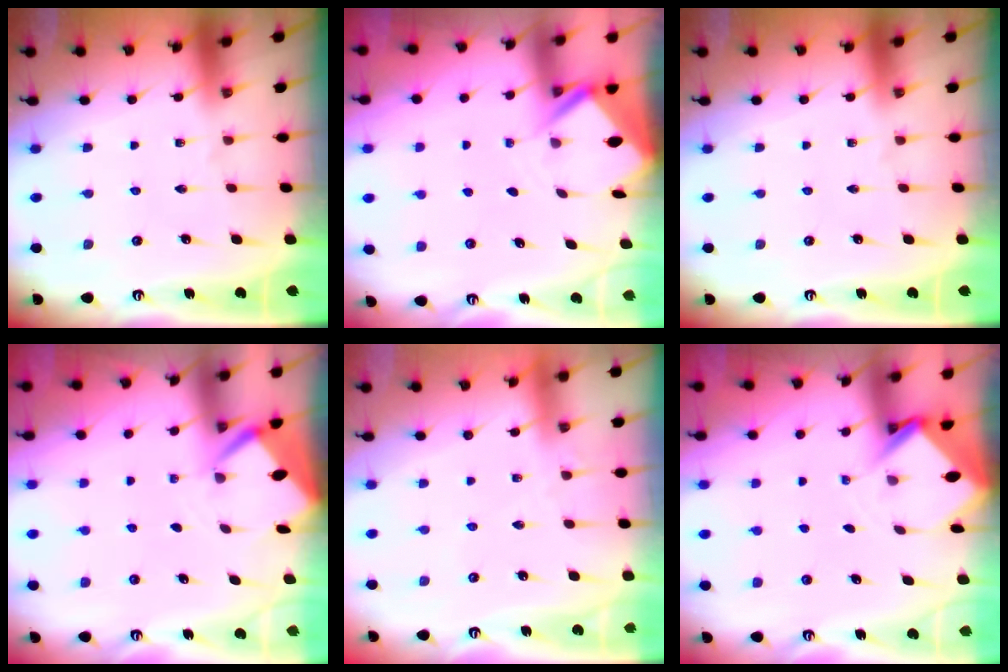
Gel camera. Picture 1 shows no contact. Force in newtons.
{"total": 3.1, "press": 3.1, "slide": 0.3}
{"total": 0.0}
{"total": 2.6, "press": 2.6, "slide": 0.3}
{"total": 2.1, "press": 2.1, "slide": 0.4}
{"total": 2.9, "press": 2.9, "slide": 0.3}